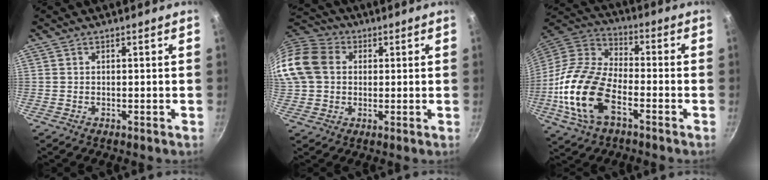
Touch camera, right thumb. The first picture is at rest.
{"total": 16.1, "force": [2.2, 13.1, 9.1], "torque": [-0.183, 0.033, 0.026]}
{"total": 19.1, "force": [-6.4, 10.1, 14.8], "torque": [-0.291, 0.036, -0.142]}